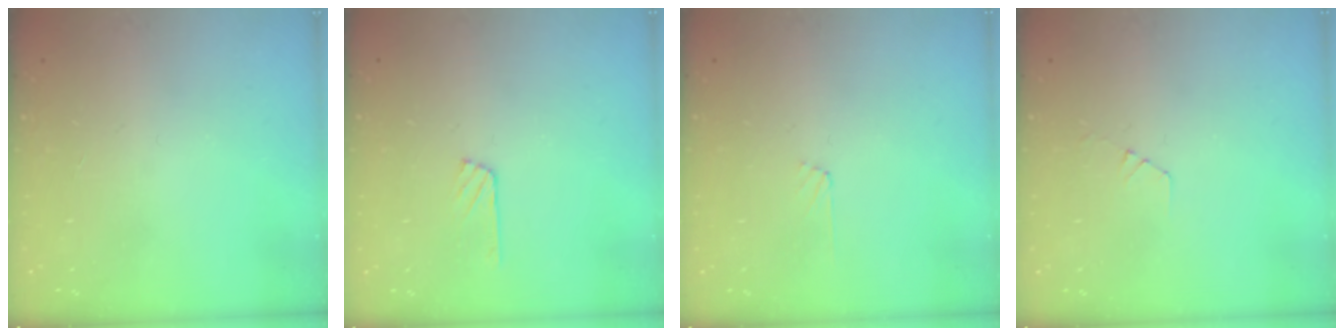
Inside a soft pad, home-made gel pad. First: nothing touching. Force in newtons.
{"total": 6.3, "press": 6.3, "slide": 0.7}
{"total": 3.6, "press": 3.6, "slide": 0.4}
{"total": 3.3, "press": 3.3, "slide": 0.4}